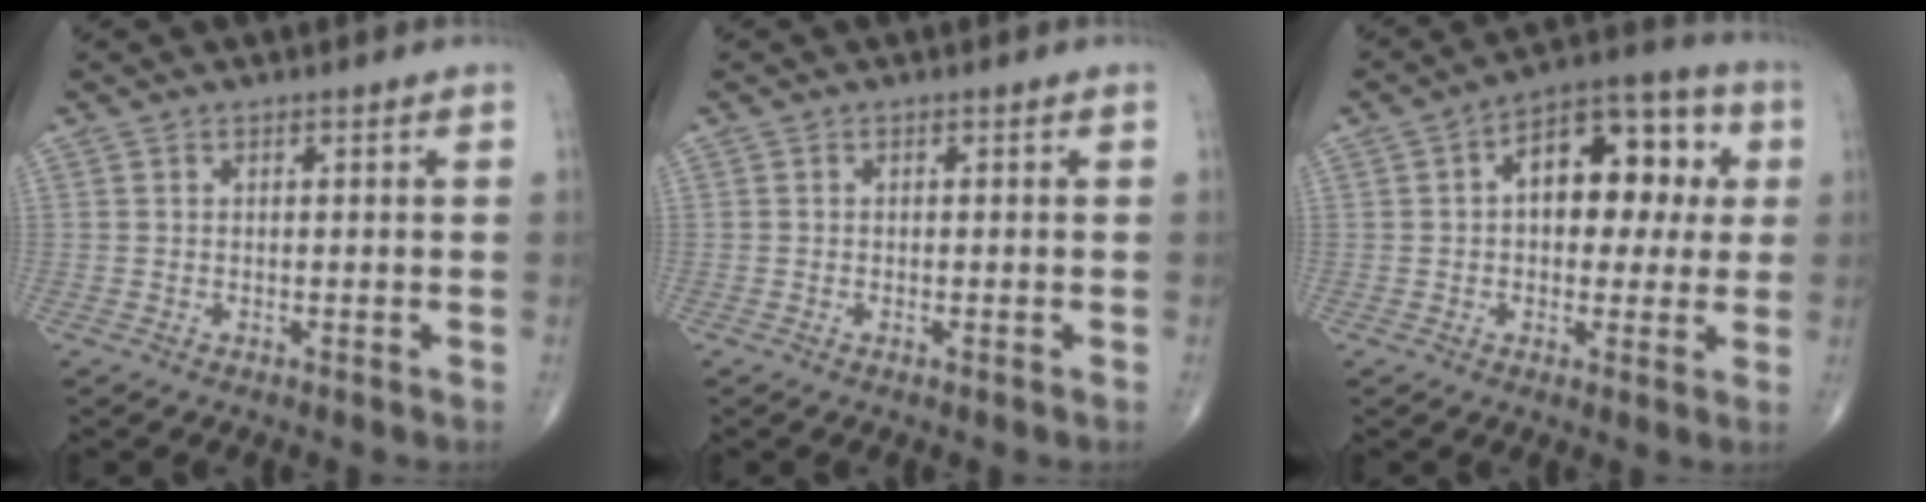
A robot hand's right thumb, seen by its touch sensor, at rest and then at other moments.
{"total": 0.6, "force": [-0.2, 0.1, 0.5], "torque": [-0.011, 0.000, -0.004]}
{"total": 15.2, "force": [2.5, 9.0, 12.0], "torque": [-0.128, 0.030, 0.028]}